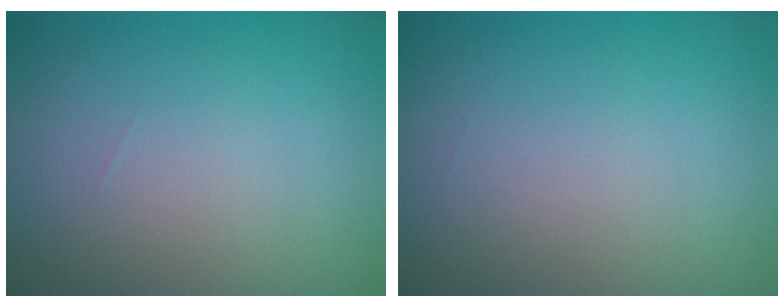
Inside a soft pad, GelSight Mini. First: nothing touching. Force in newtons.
{"total": 0.0}